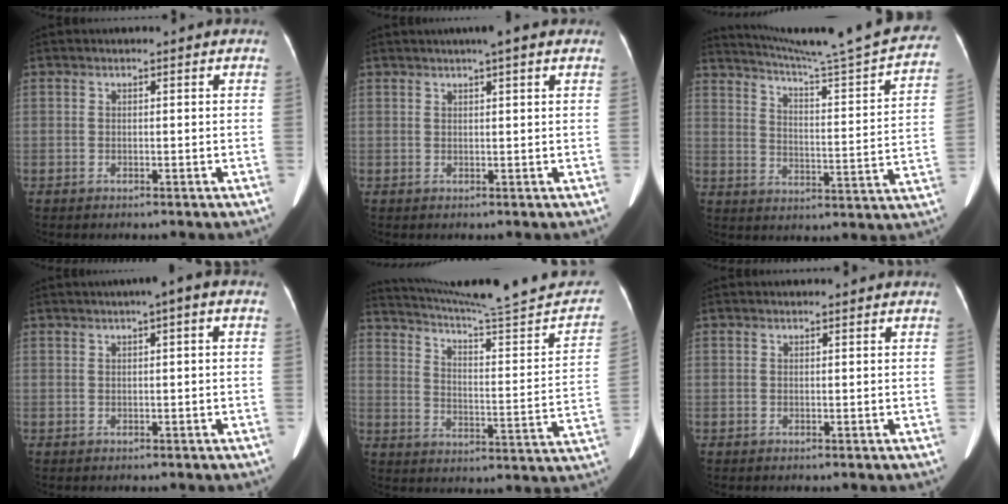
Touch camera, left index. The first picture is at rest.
{"total": 4.1, "force": [3.1, 0.1, 2.7], "torque": [-0.038, 0.024, 0.045]}
{"total": 24.4, "force": [22.6, -0.4, 9.3], "torque": [-0.143, -0.085, 0.287]}
{"total": 2.9, "force": [1.0, 0.2, 2.7], "torque": [-0.039, 0.014, 0.012]}
{"total": 23.9, "force": [22.0, 0.7, 9.2], "torque": [-0.135, -0.053, 0.294]}
{"total": 1.8, "force": [1.8, 0.1, 0.4], "torque": [-0.006, 0.018, 0.023]}